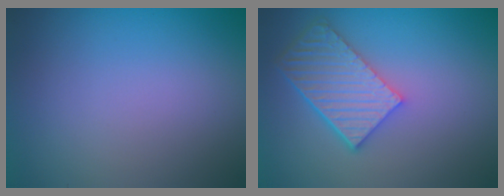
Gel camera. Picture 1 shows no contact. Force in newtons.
{"total": 5.8, "press": 4.5, "slide": 3.6}